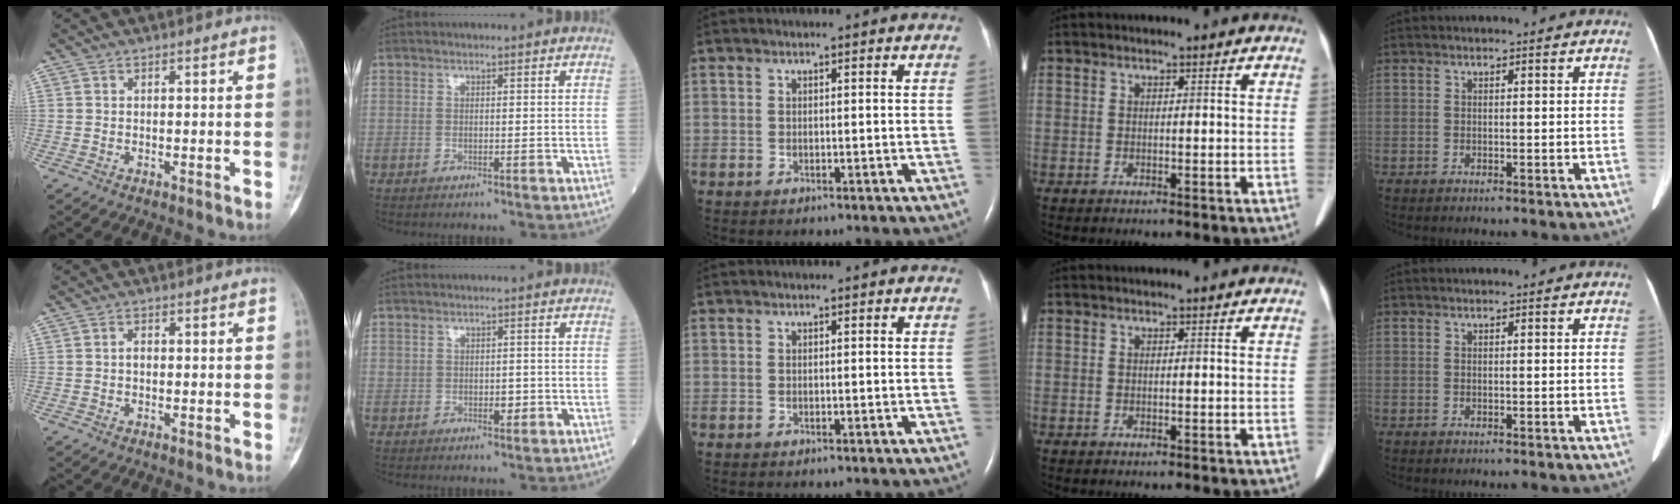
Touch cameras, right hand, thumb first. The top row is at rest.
{"thumb": {"total": 1.2, "force": [-0.2, 0.7, 0.9], "torque": [-0.010, 0.003, -0.005]}, "index": {"total": 1.9, "force": [-0.1, 1.3, 1.4], "torque": [-0.020, 0.000, 0.002]}}